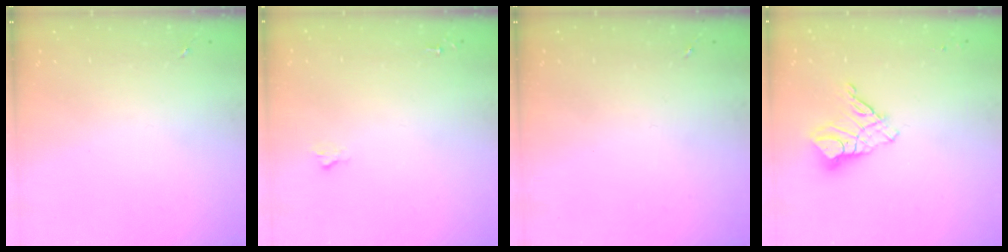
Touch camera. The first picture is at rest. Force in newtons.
{"total": 1.6, "press": 1.6, "slide": 0.2}
{"total": 0.0}
{"total": 9.7, "press": 9.7, "slide": 1.1}